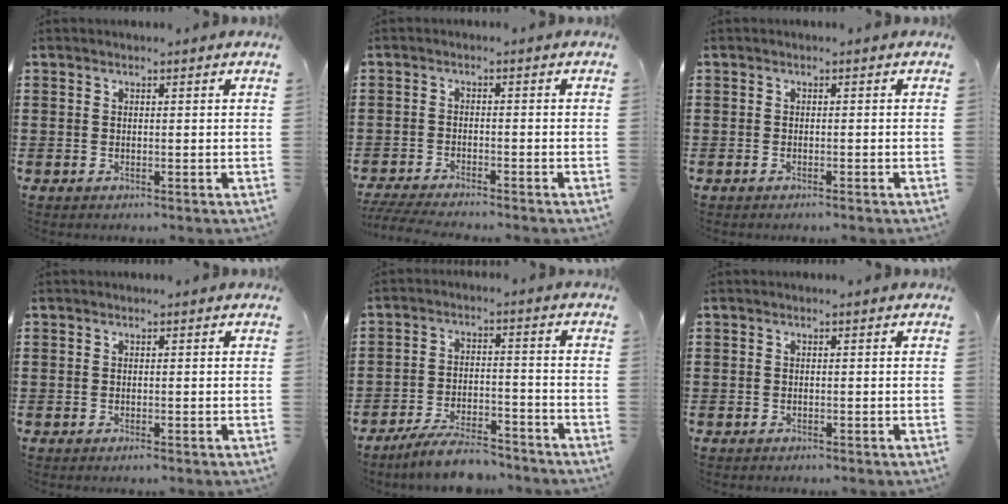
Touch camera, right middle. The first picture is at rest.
{"total": 3.5, "force": [-3.4, -0.1, 0.9], "torque": [-0.031, -0.010, -0.072]}
{"total": 0.6, "force": [-0.5, 0.0, 0.3], "torque": [-0.007, -0.001, -0.009]}
{"total": 0.6, "force": [-0.4, 0.0, 0.4], "torque": [-0.011, -0.006, -0.006]}
{"total": 7.1, "force": [-6.5, 1.1, 2.7], "torque": [-0.049, 0.007, -0.121]}
{"total": 0.5, "force": [-0.5, 0.1, 0.1], "torque": [-0.004, -0.002, -0.010]}